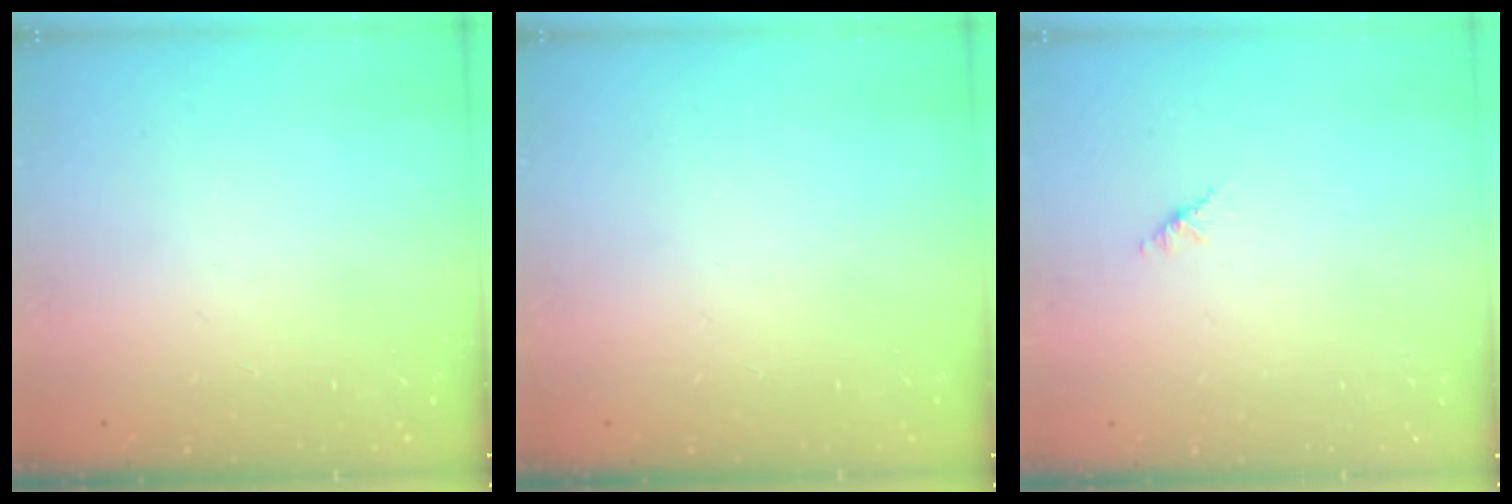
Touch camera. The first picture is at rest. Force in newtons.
{"total": 0.0}
{"total": 1.4, "press": 1.3, "slide": 0.4}